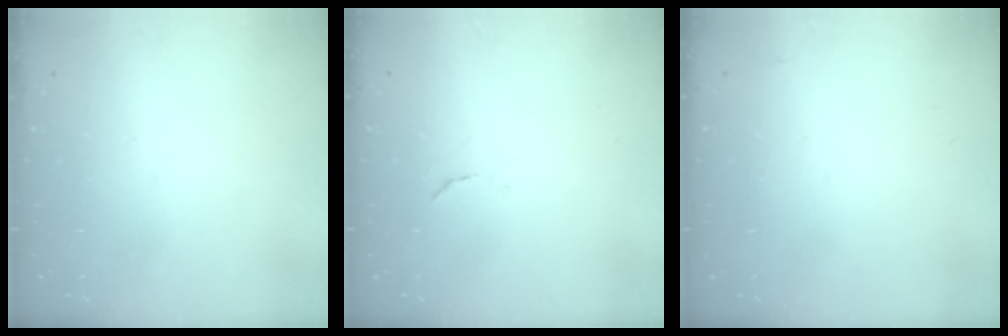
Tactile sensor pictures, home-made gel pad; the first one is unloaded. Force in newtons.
{"total": 6.3, "press": 6.2, "slide": 0.6}
{"total": 2.8, "press": 2.8, "slide": 0.4}